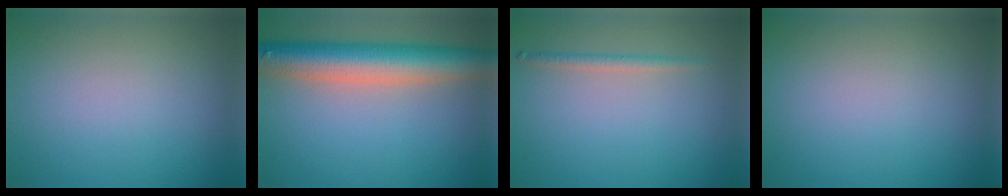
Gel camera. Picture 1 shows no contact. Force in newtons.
{"total": 8.2, "press": 8.1, "slide": 0.3}
{"total": 1.2, "press": 1.2, "slide": 0.0}
{"total": 0.0}